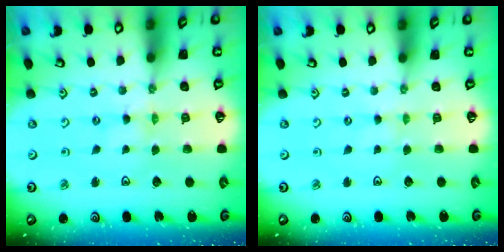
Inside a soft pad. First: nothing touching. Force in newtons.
{"total": 0.5, "press": 0.5, "slide": 0.1}